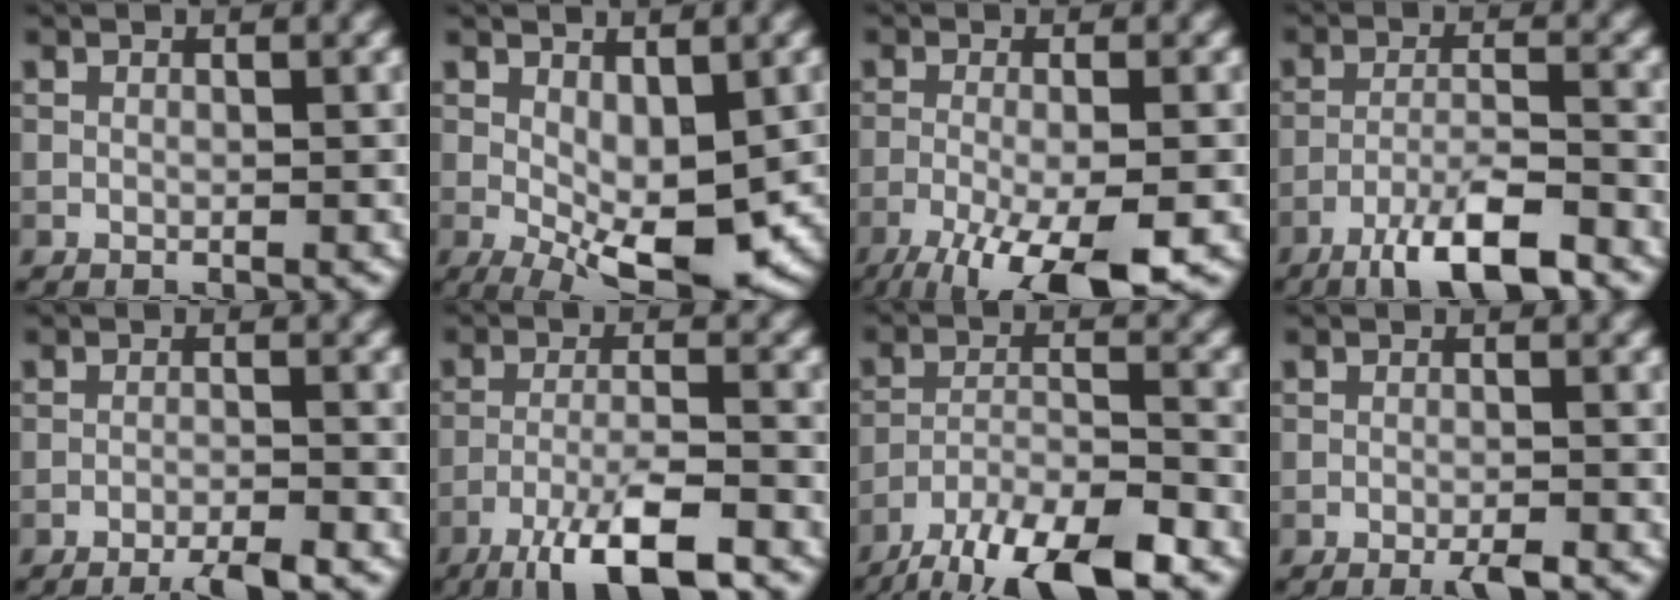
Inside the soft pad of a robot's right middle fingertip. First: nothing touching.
{"total": 7.2, "force": [-1.0, 3.0, 6.4], "torque": [-0.115, -0.007, -0.013]}
{"total": 9.0, "force": [-5.2, 2.3, 7.0], "torque": [-0.122, -0.020, -0.089]}
{"total": 6.6, "force": [-4.6, 1.2, 4.6], "torque": [-0.079, 0.002, -0.080]}
{"total": 3.2, "force": [-2.4, 0.3, 2.1], "torque": [-0.036, 0.002, -0.044]}
{"total": 7.3, "force": [-4.8, 1.4, 5.3], "torque": [-0.088, 0.003, -0.088]}
{"total": 10.3, "force": [-7.9, 2.8, 6.0], "torque": [-0.101, -0.019, -0.139]}
{"total": 1.9, "force": [-1.3, 0.2, 1.4], "torque": [-0.021, -0.002, -0.024]}